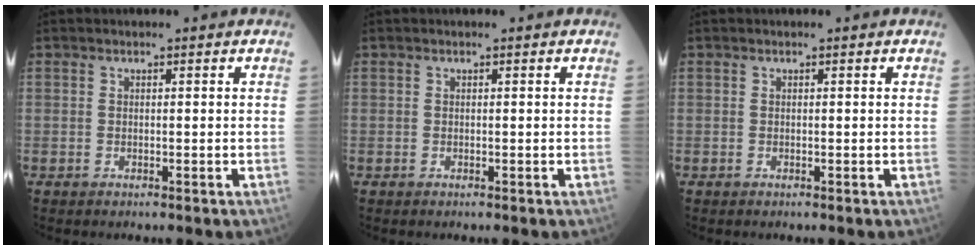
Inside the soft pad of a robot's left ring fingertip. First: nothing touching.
{"total": 0.0}
{"total": 0.0}